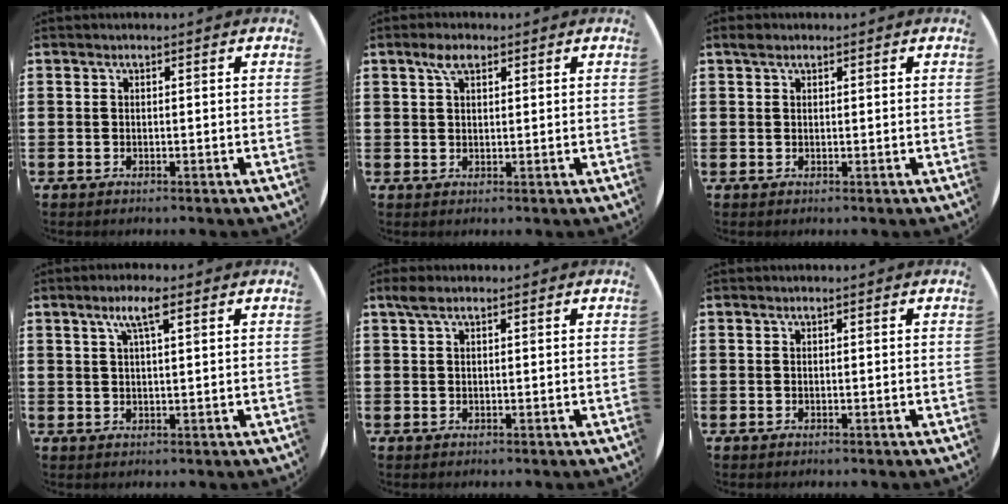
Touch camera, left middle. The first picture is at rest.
{"total": 3.1, "force": [2.0, 1.3, 2.0], "torque": [-0.034, 0.006, 0.034]}
{"total": 0.9, "force": [0.7, 0.5, 0.3], "torque": [0.003, 0.002, 0.011]}
{"total": 4.0, "force": [2.3, 0.8, 3.2], "torque": [-0.059, 0.008, 0.034]}
{"total": 1.4, "force": [0.9, 0.5, 0.9], "torque": [-0.018, 0.006, 0.016]}
{"total": 0.0}